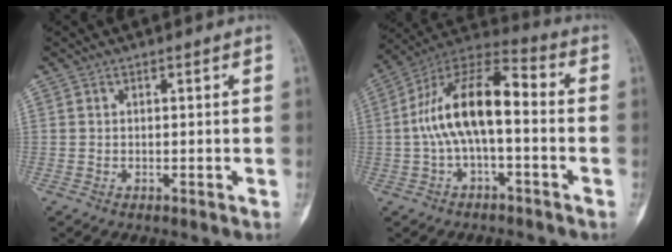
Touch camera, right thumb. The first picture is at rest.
{"total": 14.7, "force": [-0.9, 6.3, 13.3], "torque": [-0.245, 0.058, -0.025]}